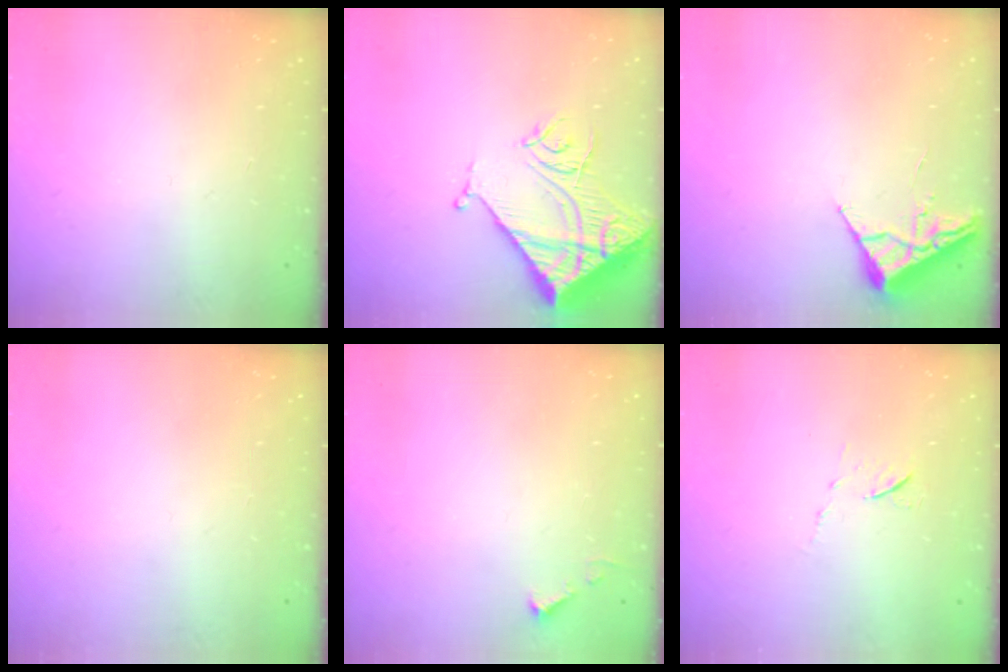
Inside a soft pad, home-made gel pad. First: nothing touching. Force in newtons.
{"total": 15.5, "press": 15.3, "slide": 1.9}
{"total": 3.7, "press": 3.6, "slide": 0.5}
{"total": 0.0}
{"total": 3.7, "press": 3.6, "slide": 0.5}
{"total": 5.6, "press": 5.6, "slide": 0.6}